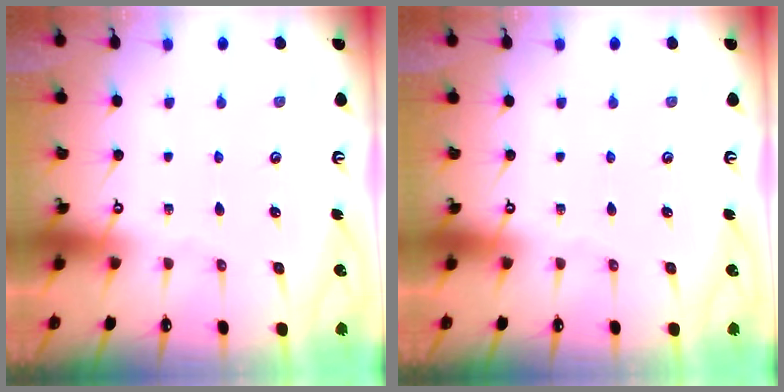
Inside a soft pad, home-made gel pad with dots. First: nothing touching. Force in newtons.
{"total": 0.0}